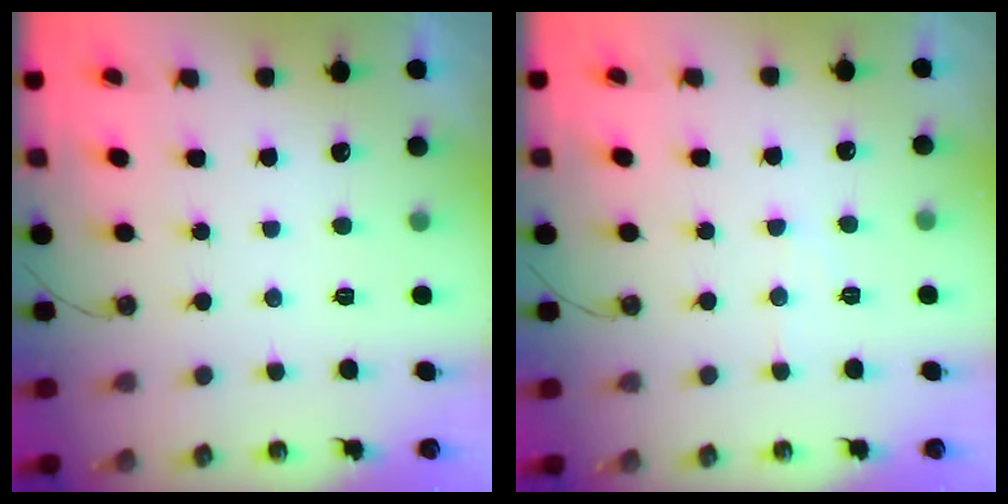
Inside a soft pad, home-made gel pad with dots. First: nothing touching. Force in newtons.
{"total": 5.2, "press": 5.2, "slide": 0.8}